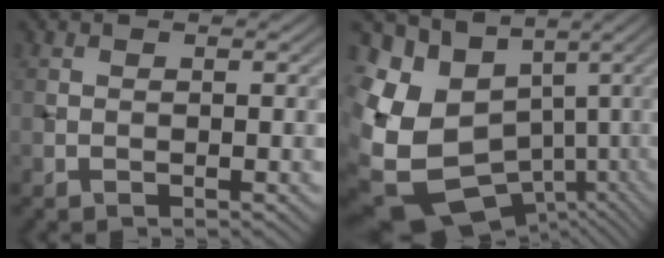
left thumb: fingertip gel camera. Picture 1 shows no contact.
{"total": 18.6, "force": [-5.4, 14.2, 10.7], "torque": [-0.270, -0.026, -0.053]}